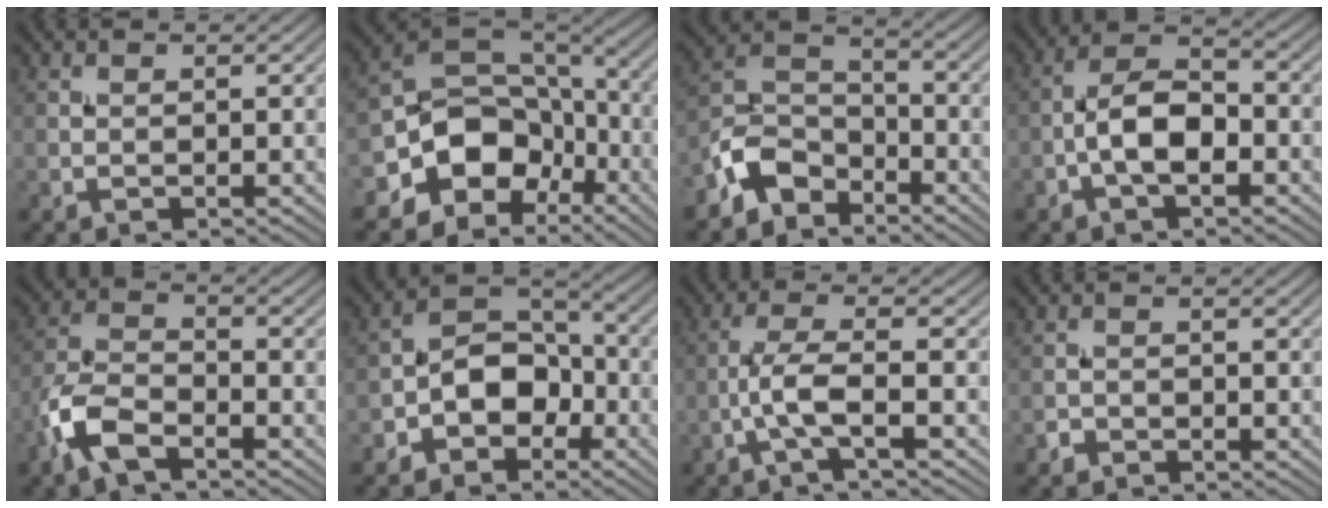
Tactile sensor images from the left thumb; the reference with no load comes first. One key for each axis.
{"total": 12.0, "fx": -5.2, "fy": 9.0, "fz": 6.0, "tx": -0.119, "ty": -0.018, "tz": -0.101}
{"total": 6.8, "fx": -4.9, "fy": 3.8, "fz": 2.8, "tx": -0.053, "ty": 0.002, "tz": -0.117}
{"total": 6.4, "fx": -2.1, "fy": 3.1, "fz": 5.2, "tx": -0.092, "ty": 0.015, "tz": -0.049}
{"total": 6.7, "fx": -4.1, "fy": 2.8, "fz": 4.4, "tx": -0.101, "ty": -0.003, "tz": -0.101}
{"total": 7.1, "fx": -3.0, "fy": 5.0, "fz": 4.1, "tx": -0.061, "ty": 0.011, "tz": -0.066}
{"total": 4.5, "fx": -1.7, "fy": 0.6, "fz": 4.1, "tx": -0.084, "ty": 0.014, "tz": -0.049}
{"total": 1.2, "fx": -0.9, "fy": 0.8, "fz": 0.1, "tx": 0.001, "ty": 0.001, "tz": -0.019}